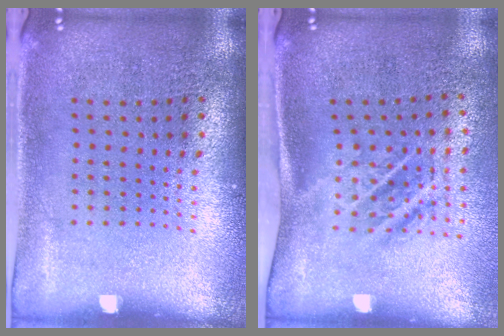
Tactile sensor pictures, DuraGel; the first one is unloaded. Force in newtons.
{"total": 1.8, "press": 1.1, "slide": 1.4}